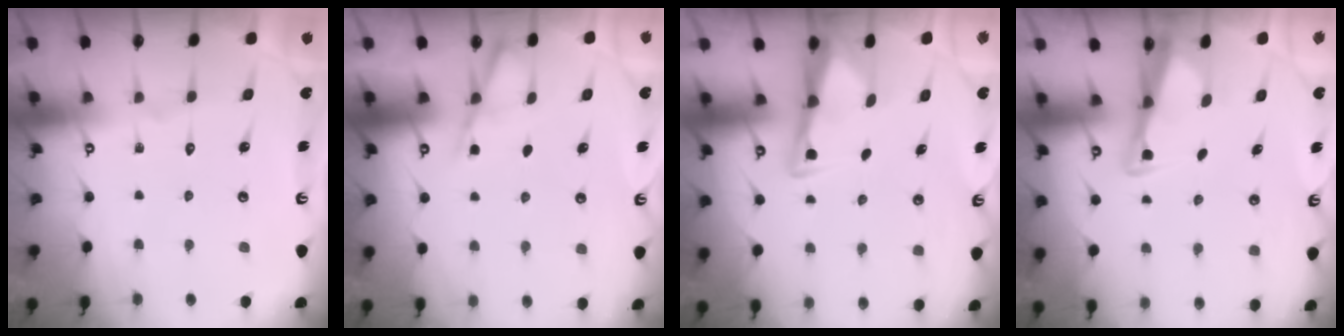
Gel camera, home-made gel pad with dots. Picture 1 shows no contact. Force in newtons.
{"total": 2.9, "press": 2.9, "slide": 0.4}
{"total": 3.1, "press": 3.1, "slide": 0.3}
{"total": 2.7, "press": 2.7, "slide": 0.3}